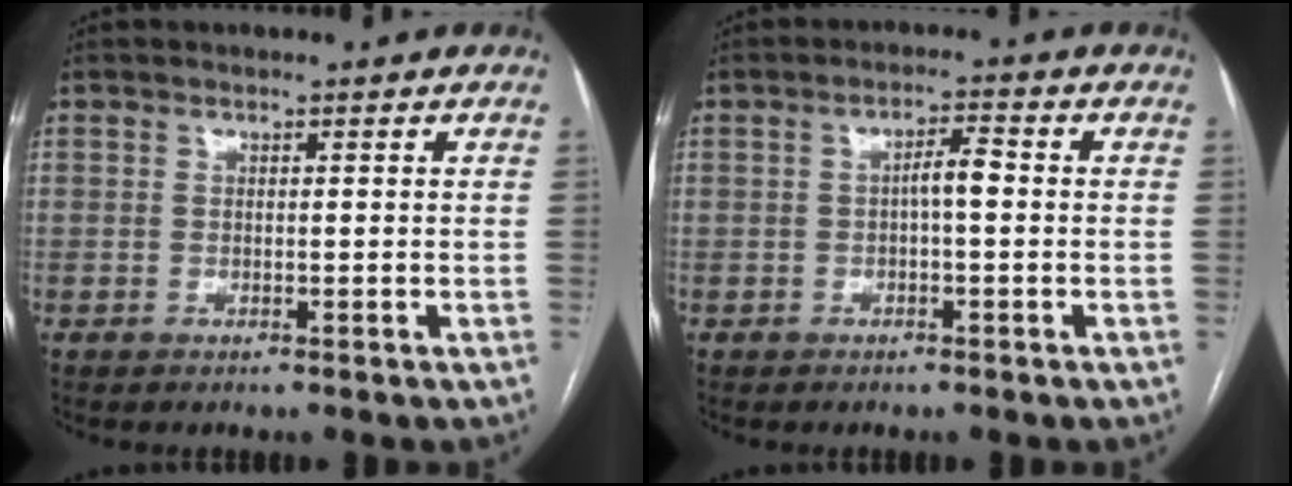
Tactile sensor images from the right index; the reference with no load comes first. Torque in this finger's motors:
{"motor_torque": [0.59, -0.09, 0.20, 0.07]}